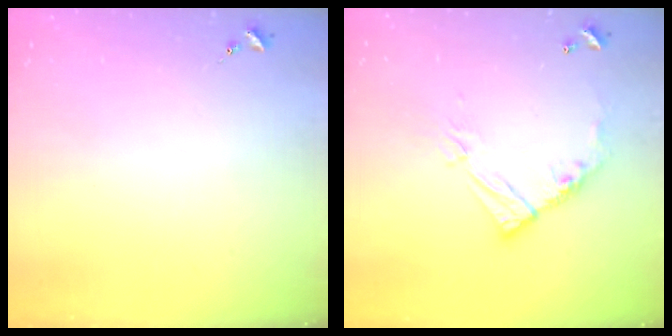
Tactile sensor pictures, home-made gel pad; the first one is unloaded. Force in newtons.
{"total": 11.8, "press": 11.7, "slide": 1.0}